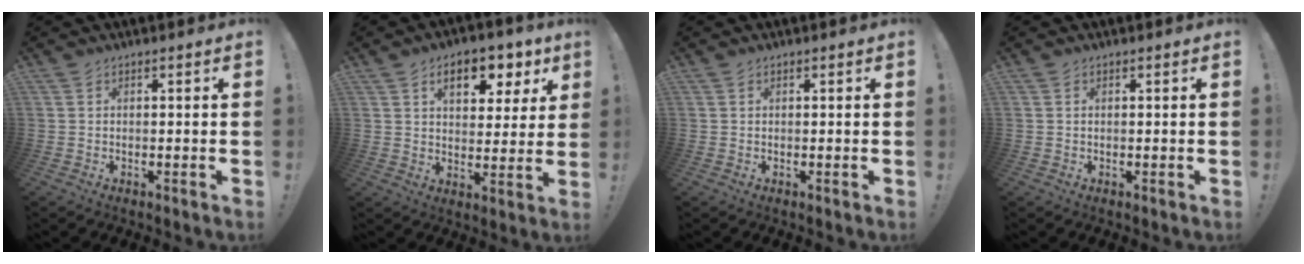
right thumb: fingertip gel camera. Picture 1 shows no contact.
{"total": 10.5, "force": [5.4, 5.9, 6.9], "torque": [-0.089, -0.022, 0.091]}
{"total": 0.0}
{"total": 0.0}